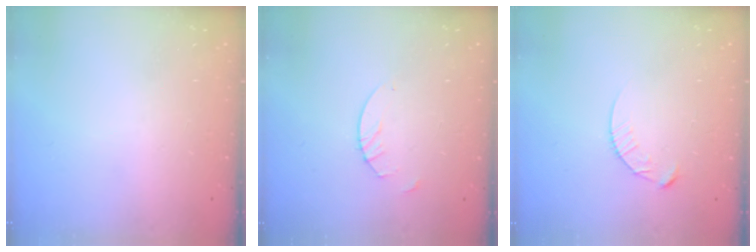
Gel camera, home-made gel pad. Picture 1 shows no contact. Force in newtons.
{"total": 2.7, "press": 2.7, "slide": 0.2}
{"total": 4.3, "press": 4.3, "slide": 0.4}